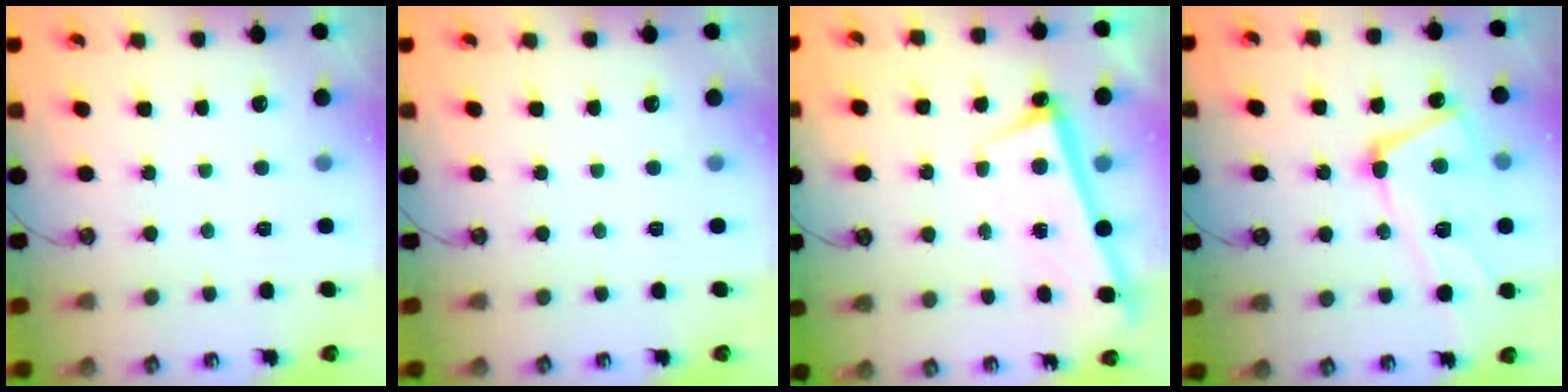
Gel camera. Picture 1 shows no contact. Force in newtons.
{"total": 0.0}
{"total": 2.8, "press": 2.6, "slide": 0.9}
{"total": 8.4, "press": 8.2, "slide": 1.6}